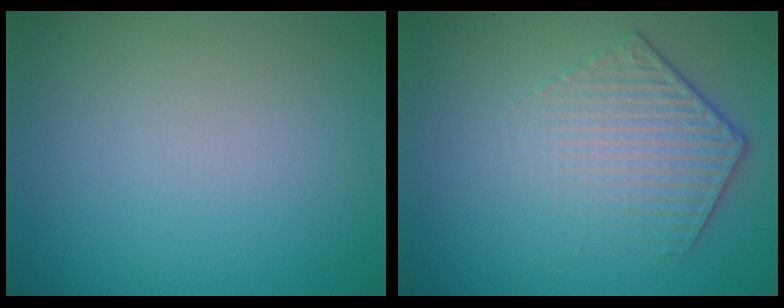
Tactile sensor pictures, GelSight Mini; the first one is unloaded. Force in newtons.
{"total": 4.5, "press": 3.2, "slide": 3.1}